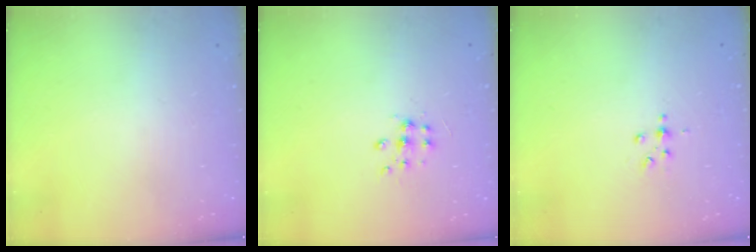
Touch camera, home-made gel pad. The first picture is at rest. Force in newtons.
{"total": 7.1, "press": 7.1, "slide": 0.5}
{"total": 2.5, "press": 2.4, "slide": 0.3}